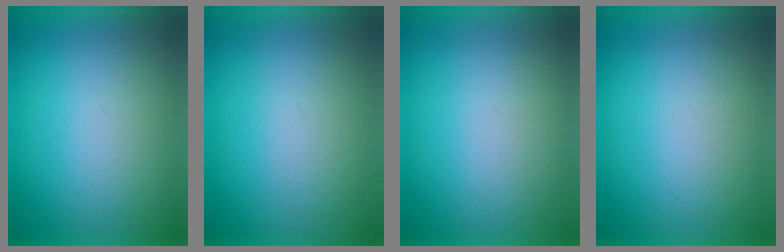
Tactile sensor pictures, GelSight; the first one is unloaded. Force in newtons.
{"total": 3.3}
{"total": 1.0}
{"total": 1.2}